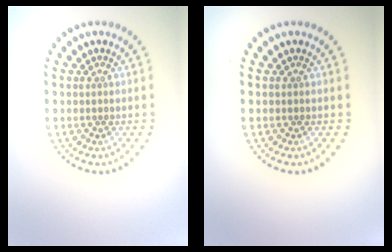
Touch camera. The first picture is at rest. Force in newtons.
{"total": 0.0}